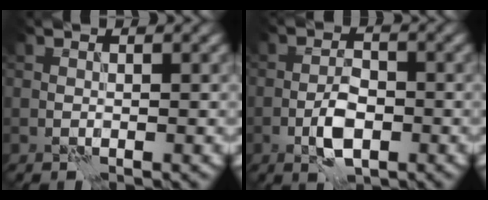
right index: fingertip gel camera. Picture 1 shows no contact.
{"total": 3.8, "force": [-1.6, 1.6, 3.0], "torque": [-0.052, 0.003, -0.032]}